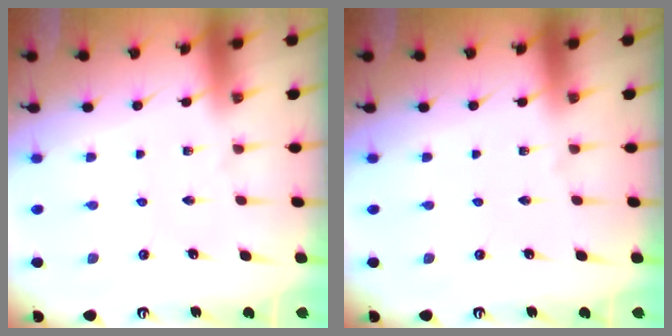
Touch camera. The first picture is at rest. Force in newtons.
{"total": 0.0}